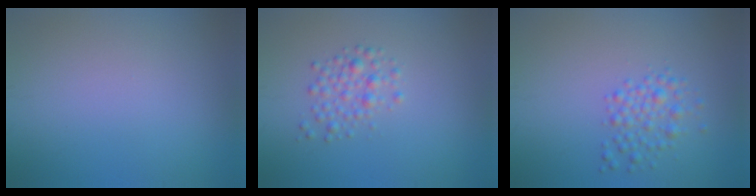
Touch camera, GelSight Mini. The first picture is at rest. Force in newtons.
{"total": 2.1, "press": 2.1, "slide": 0.1}
{"total": 2.3, "press": 2.3, "slide": 0.0}